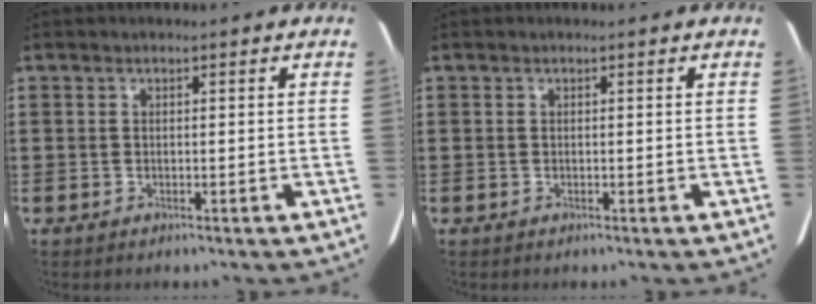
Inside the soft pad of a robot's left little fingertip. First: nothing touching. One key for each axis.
{"total": 0.0}